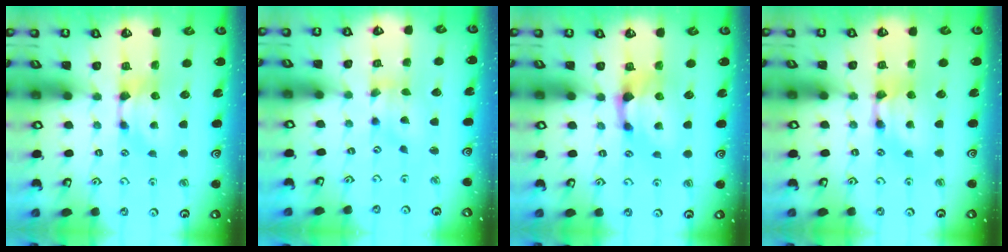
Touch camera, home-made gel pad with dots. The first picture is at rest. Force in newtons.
{"total": 1.3, "press": 0.3, "slide": 1.3}
{"total": 1.7, "press": 1.1, "slide": 1.3}
{"total": 1.8, "press": 1.8, "slide": 0.1}